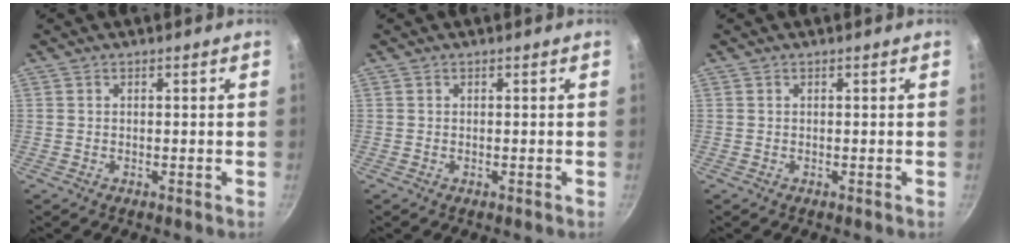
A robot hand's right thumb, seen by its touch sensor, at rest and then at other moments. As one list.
[{"total": 0.0}, {"total": 0.0}]